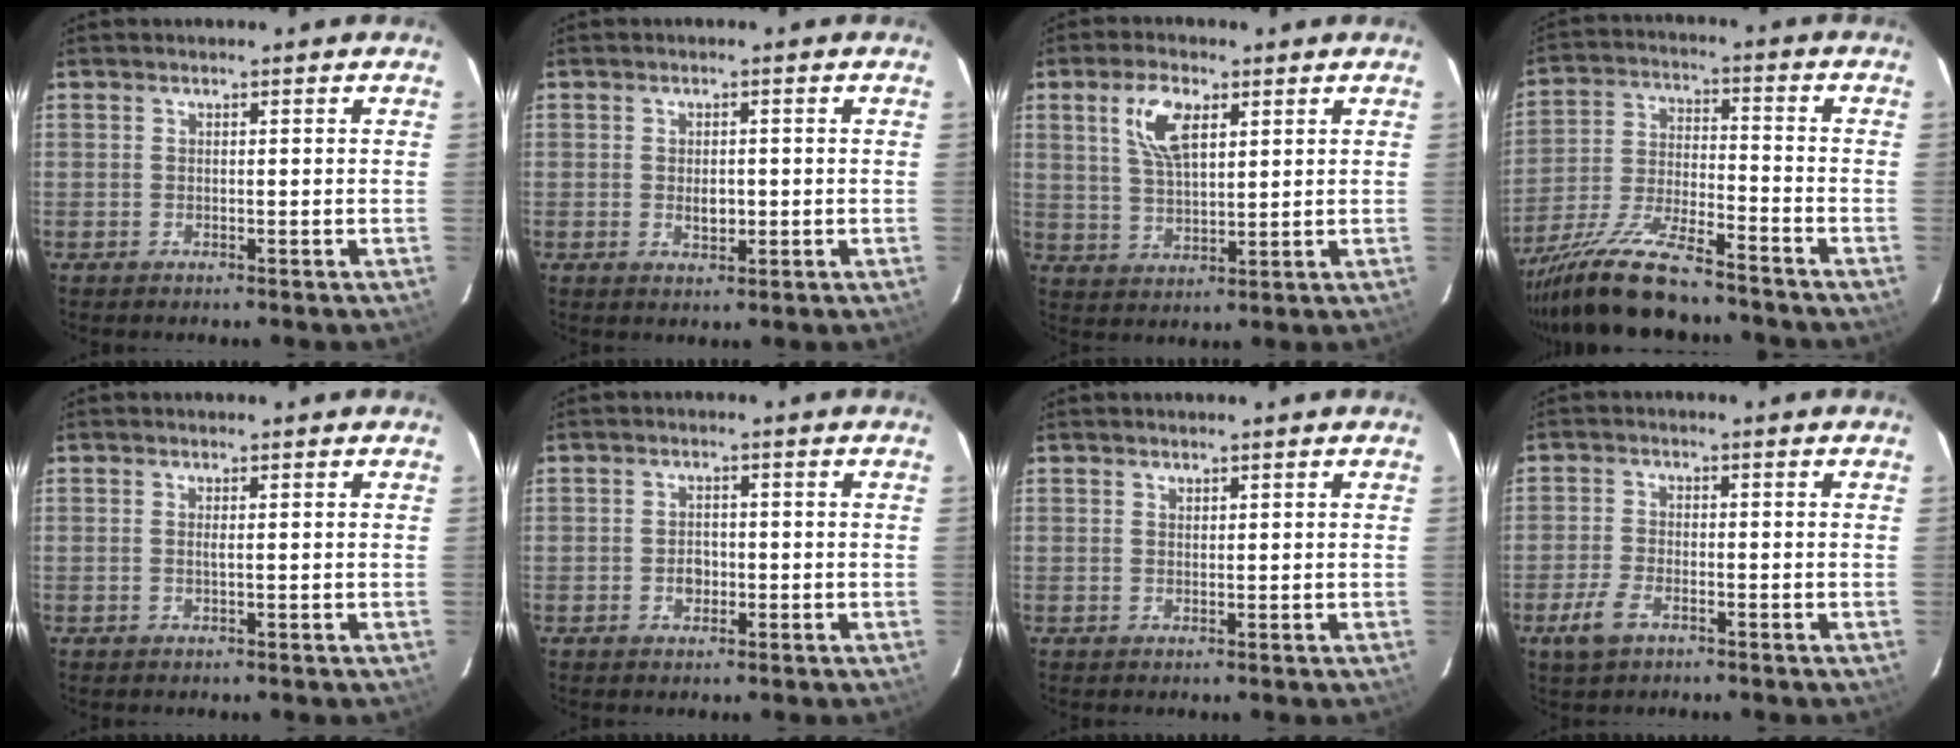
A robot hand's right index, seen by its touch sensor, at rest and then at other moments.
{"total": 2.7, "force": [-0.3, 1.7, 2.1], "torque": [-0.034, -0.003, -0.003]}
{"total": 8.1, "force": [3.5, 3.7, 6.3], "torque": [-0.122, 0.011, 0.070]}
{"total": 15.9, "force": [-13.2, 2.9, 8.4], "torque": [-0.178, -0.029, -0.232]}
{"total": 0.7, "force": [0.0, -0.2, 0.6], "torque": [-0.013, 0.000, -0.001]}
{"total": 2.5, "force": [-0.7, 2.1, 1.2], "torque": [-0.022, 0.004, -0.010]}
{"total": 0.7, "force": [0.6, 0.3, 0.0], "torque": [0.000, 0.001, 0.011]}
{"total": 5.2, "force": [-3.0, 2.5, 3.5], "torque": [-0.088, -0.004, -0.057]}